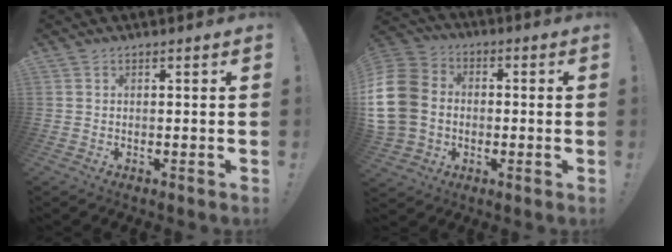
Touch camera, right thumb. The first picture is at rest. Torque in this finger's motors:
{"motor_torque": [2.09, 1.94, 1.52, -0.21, 0.20]}